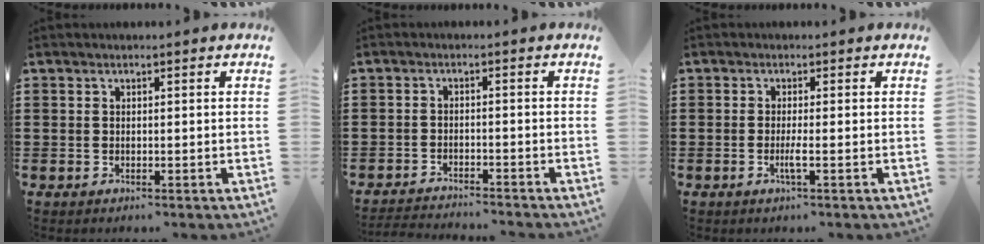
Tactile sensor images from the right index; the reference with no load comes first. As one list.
[{"total": 2.6, "force": [-2.6, -0.1, 0.0], "torque": [-0.003, 0.000, -0.055]}, {"total": 2.1, "force": [-0.7, -0.2, 1.9], "torque": [-0.039, -0.008, -0.016]}]